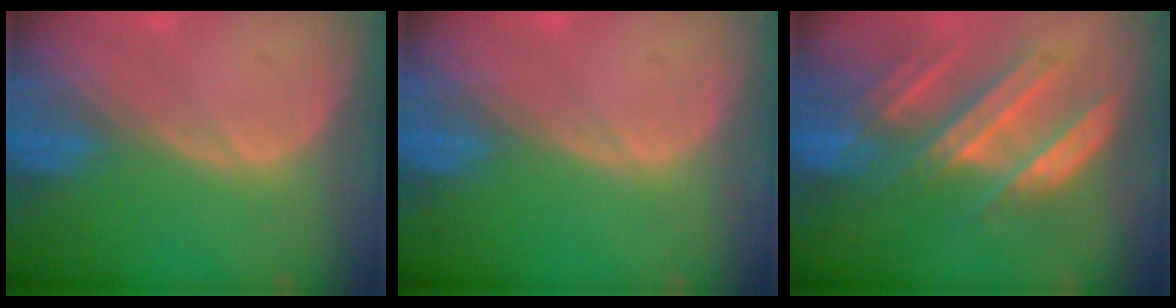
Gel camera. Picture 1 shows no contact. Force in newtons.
{"total": 0.0}
{"total": 8.7, "press": 7.9, "slide": 3.5}